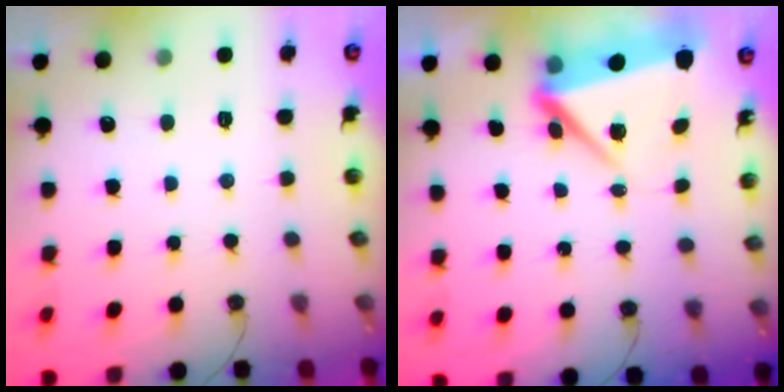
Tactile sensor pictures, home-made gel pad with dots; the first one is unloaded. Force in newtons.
{"total": 7.1, "press": 7.0, "slide": 0.8}